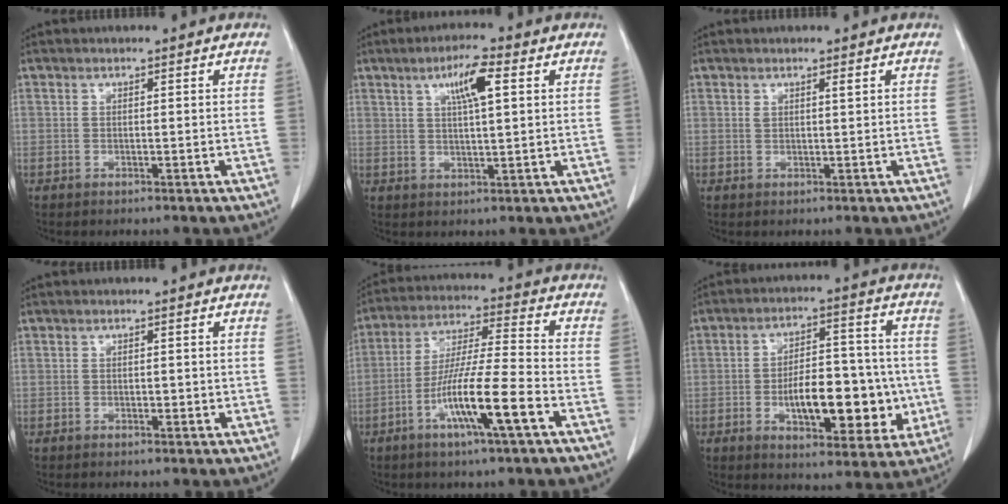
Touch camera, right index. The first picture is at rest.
{"total": 6.2, "force": [2.4, 0.8, 5.6], "torque": [-0.099, 0.006, 0.041]}
{"total": 1.0, "force": [0.6, 0.0, 0.7], "torque": [-0.016, -0.001, 0.011]}
{"total": 1.1, "force": [-0.2, 0.6, 0.9], "torque": [-0.014, 0.000, -0.001]}
{"total": 12.8, "force": [-5.3, 0.1, 11.6], "torque": [-0.220, -0.009, -0.099]}
{"total": 14.8, "force": [-2.9, 6.3, 13.1], "torque": [-0.195, 0.020, -0.036]}